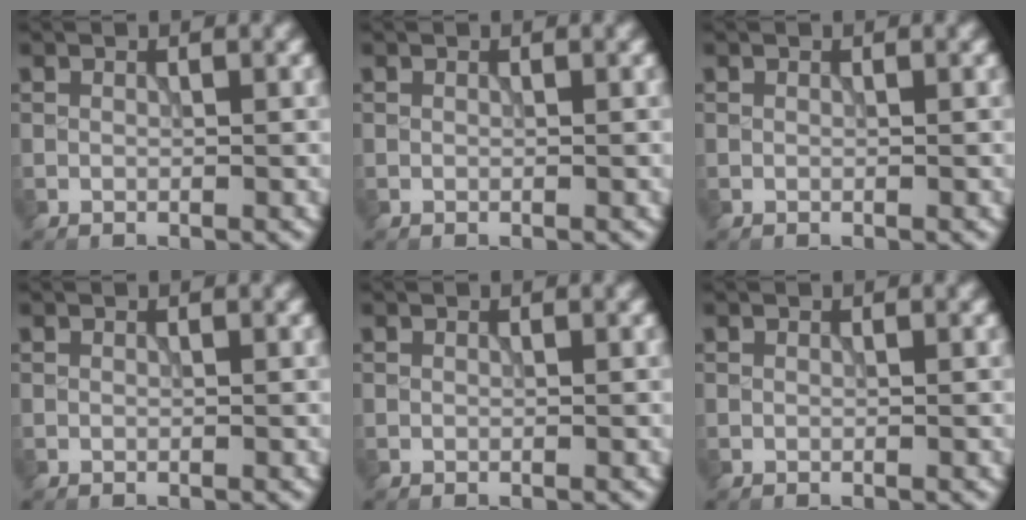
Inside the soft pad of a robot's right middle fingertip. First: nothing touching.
{"total": 0.0}
{"total": 0.0}
{"total": 0.0}
{"total": 0.0}
{"total": 0.0}